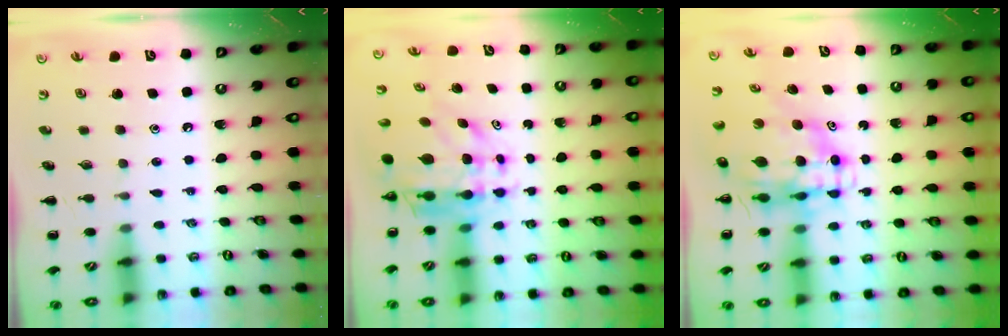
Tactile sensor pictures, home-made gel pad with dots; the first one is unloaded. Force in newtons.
{"total": 9.2, "press": 8.7, "slide": 3.0}
{"total": 10.4, "press": 9.8, "slide": 3.4}